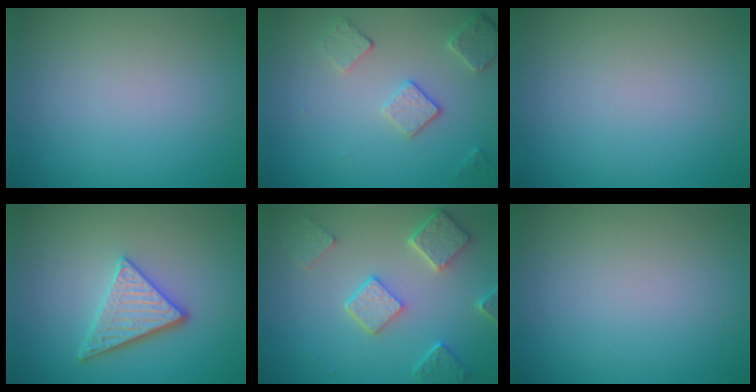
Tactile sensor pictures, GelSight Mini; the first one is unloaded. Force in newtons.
{"total": 2.6, "press": 2.5, "slide": 0.8}
{"total": 0.0}
{"total": 3.7, "press": 3.2, "slide": 1.8}
{"total": 5.2, "press": 4.0, "slide": 3.2}
{"total": 0.0}